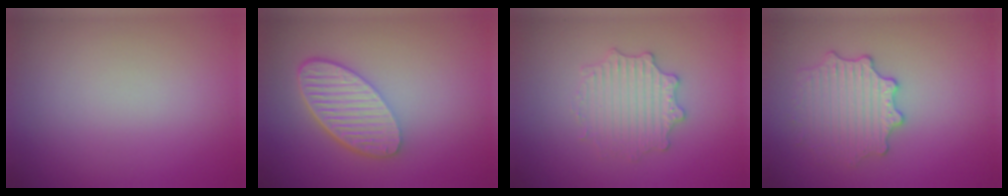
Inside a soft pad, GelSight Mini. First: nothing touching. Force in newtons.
{"total": 5.7, "press": 4.4, "slide": 3.7}
{"total": 3.0, "press": 2.9, "slide": 0.4}
{"total": 3.2, "press": 3.1, "slide": 0.4}